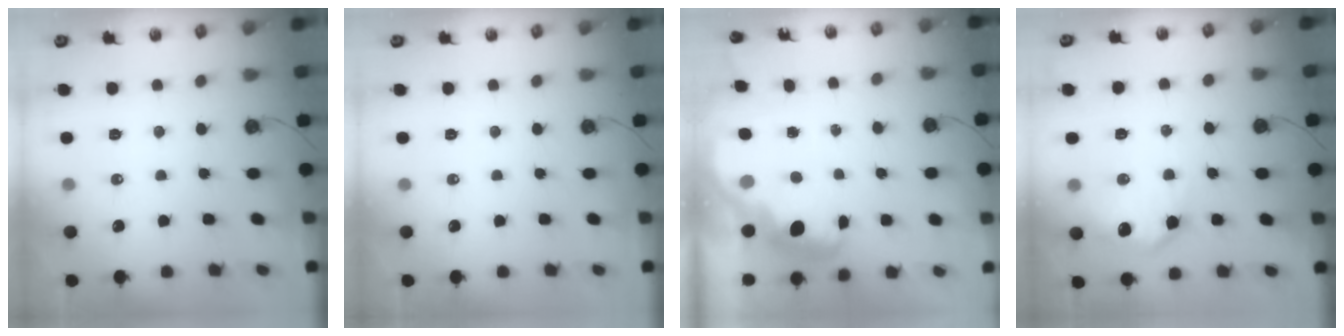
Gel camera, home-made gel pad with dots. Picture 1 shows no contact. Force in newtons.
{"total": 0.0}
{"total": 3.3, "press": 3.2, "slide": 0.5}
{"total": 15.2, "press": 15.2, "slide": 1.0}